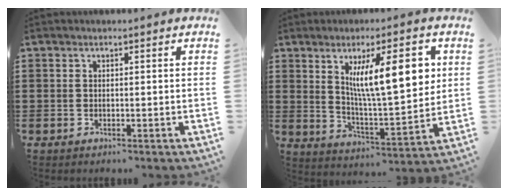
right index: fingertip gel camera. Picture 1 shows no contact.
{"total": 13.3, "force": [4.4, 3.6, 12.0], "torque": [-0.206, 0.002, 0.070]}